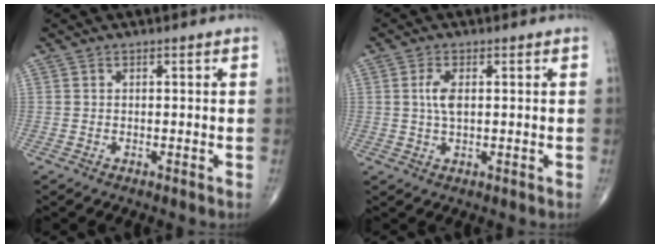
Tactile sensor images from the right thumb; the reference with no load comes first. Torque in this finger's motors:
{"motor_torque": [0.04, 1.27, 0.15, -0.32, 0.03]}